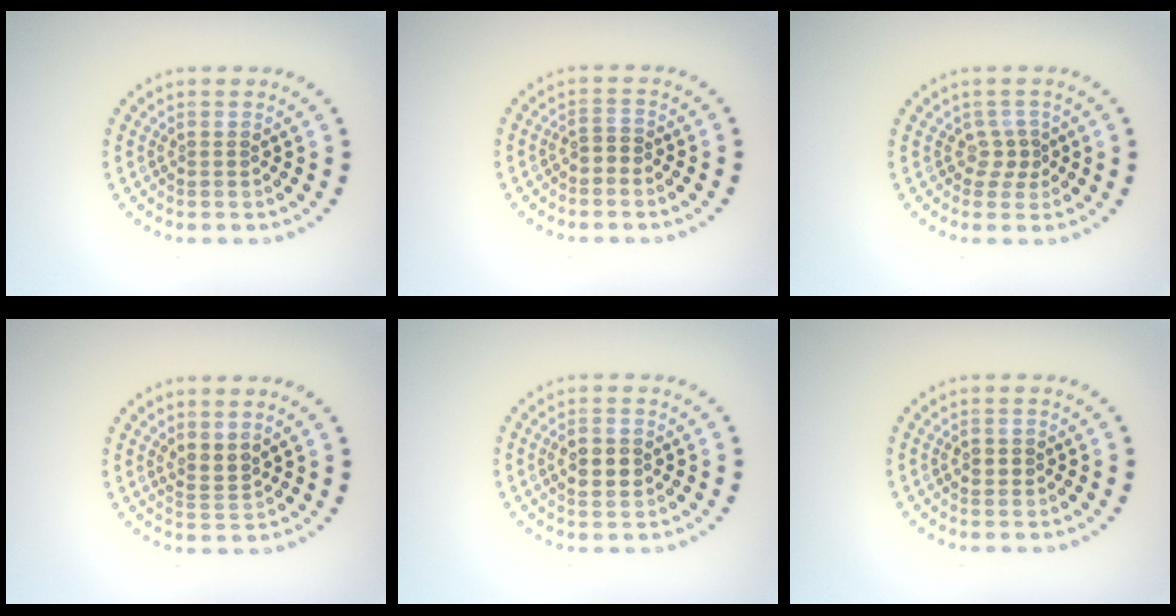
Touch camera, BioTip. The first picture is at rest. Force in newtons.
{"total": 1.1, "press": 0.9, "slide": 0.7}
{"total": 1.5, "press": 1.0, "slide": 1.2}
{"total": 1.8, "press": 1.3, "slide": 1.3}
{"total": 2.6, "press": 2.6, "slide": 0.1}
{"total": 1.2, "press": 1.1, "slide": 0.3}